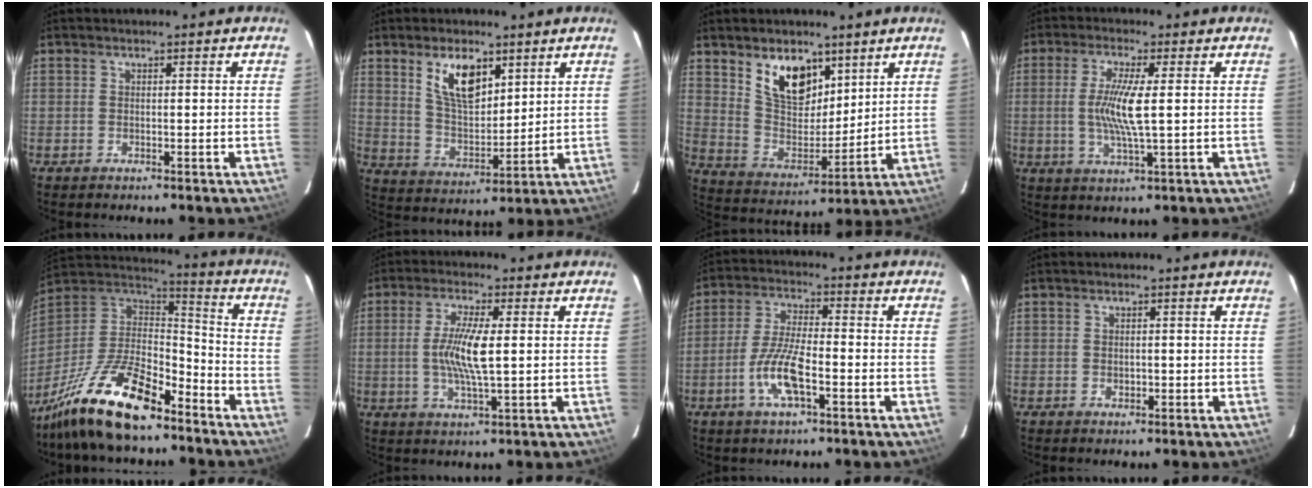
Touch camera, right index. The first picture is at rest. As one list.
[{"total": 10.2, "force": [5.5, 4.7, 7.2], "torque": [-0.128, 0.004, 0.113]}, {"total": 12.5, "force": [7.4, 7.0, 7.2], "torque": [-0.129, 0.000, 0.149]}, {"total": 7.9, "force": [0.3, 0.6, 7.9], "torque": [-0.154, -0.006, 0.005]}, {"total": 21.0, "force": [-14.7, 7.2, 13.1], "torque": [-0.270, -0.016, -0.262]}, {"total": 8.5, "force": [0.1, 1.5, 8.4], "torque": [-0.160, -0.003, 0.002]}, {"total": 9.2, "force": [-3.7, 2.4, 8.0], "torque": [-0.167, -0.003, -0.072]}, {"total": 1.2, "force": [-0.2, 0.9, 0.8], "torque": [-0.011, 0.001, -0.003]}]